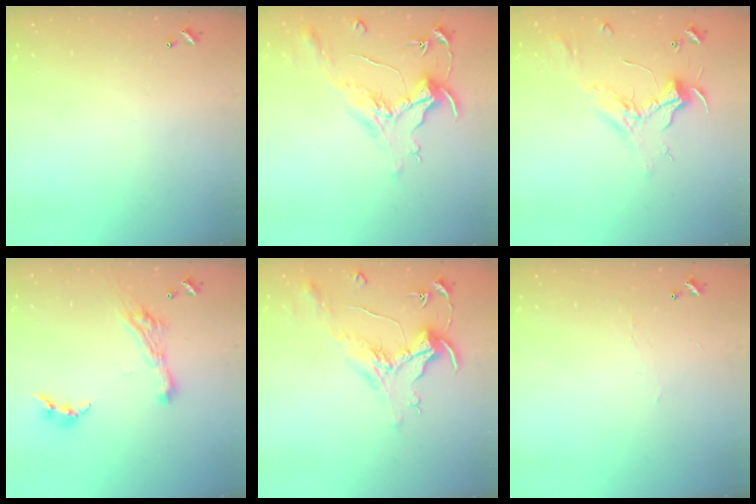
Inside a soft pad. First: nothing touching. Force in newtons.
{"total": 1.6, "press": 1.4, "slide": 0.7}
{"total": 2.4, "press": 2.3, "slide": 0.8}
{"total": 6.4, "press": 6.4, "slide": 0.8}
{"total": 1.6, "press": 1.4, "slide": 0.7}
{"total": 0.8, "press": 0.7, "slide": 0.4}